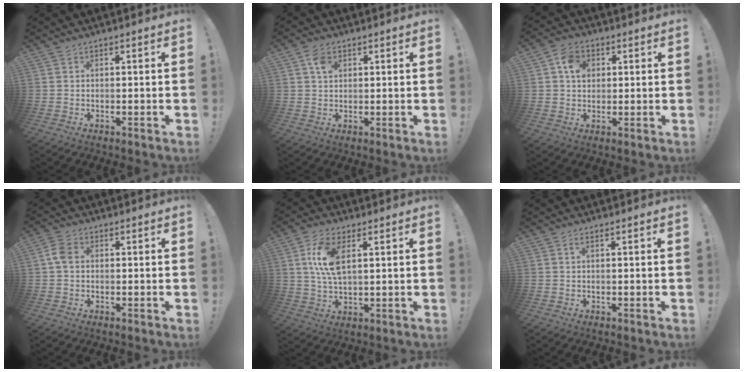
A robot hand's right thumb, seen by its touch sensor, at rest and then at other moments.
{"total": 4.3, "force": [1.8, 3.0, 2.5], "torque": [-0.037, -0.001, 0.032]}
{"total": 7.1, "force": [2.0, 5.5, 3.9], "torque": [-0.052, 0.002, 0.036]}
{"total": 4.8, "force": [0.4, 3.4, 3.4], "torque": [-0.062, 0.008, 0.010]}
{"total": 10.4, "force": [3.2, 5.0, 8.6], "torque": [-0.177, -0.008, 0.052]}
{"total": 1.1, "force": [0.1, 0.0, 1.1], "torque": [-0.017, -0.002, 0.000]}